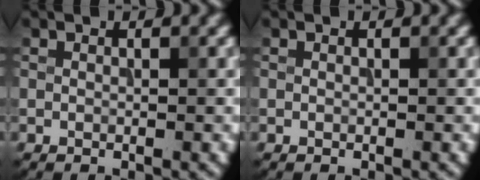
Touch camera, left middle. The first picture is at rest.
{"total": 0.0}